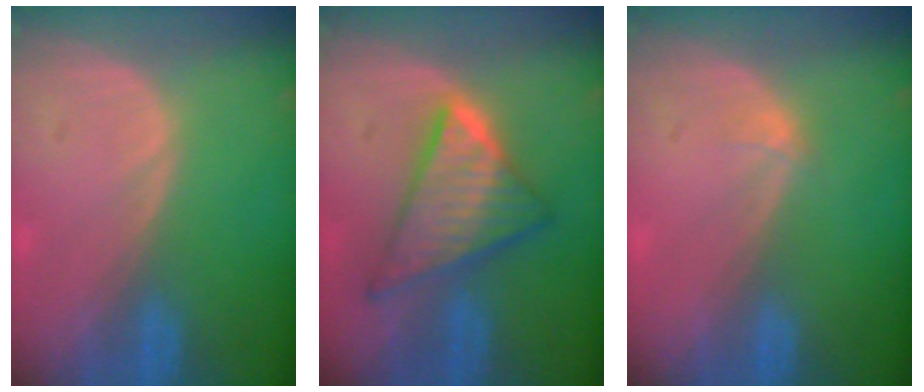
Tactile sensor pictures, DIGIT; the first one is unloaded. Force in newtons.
{"total": 9.2, "press": 9.2, "slide": 0.7}
{"total": 0.7, "press": 0.7, "slide": 0.1}